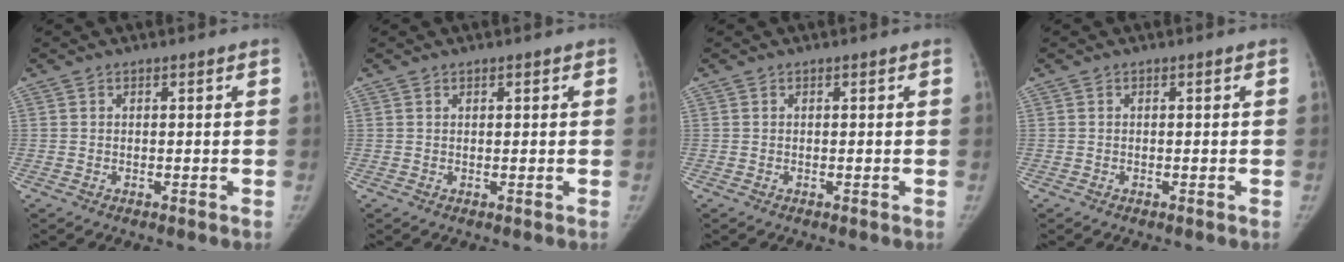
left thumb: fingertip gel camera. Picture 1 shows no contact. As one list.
[{"total": 0.8, "force": [0.6, 0.4, 0.4], "torque": [-0.003, -0.002, 0.007]}, {"total": 0.0}, {"total": 0.0}]